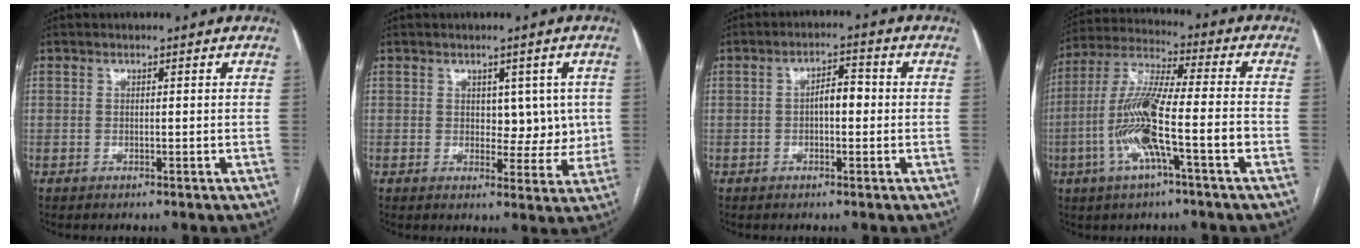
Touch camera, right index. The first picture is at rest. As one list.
[{"total": 5.3, "force": [0.9, 3.4, 4.0], "torque": [-0.037, 0.009, 0.019]}, {"total": 3.8, "force": [-0.3, 1.6, 3.4], "torque": [-0.053, 0.015, -0.005]}, {"total": 13.5, "force": [-4.1, 1.2, 12.8], "torque": [-0.260, 0.009, -0.078]}]